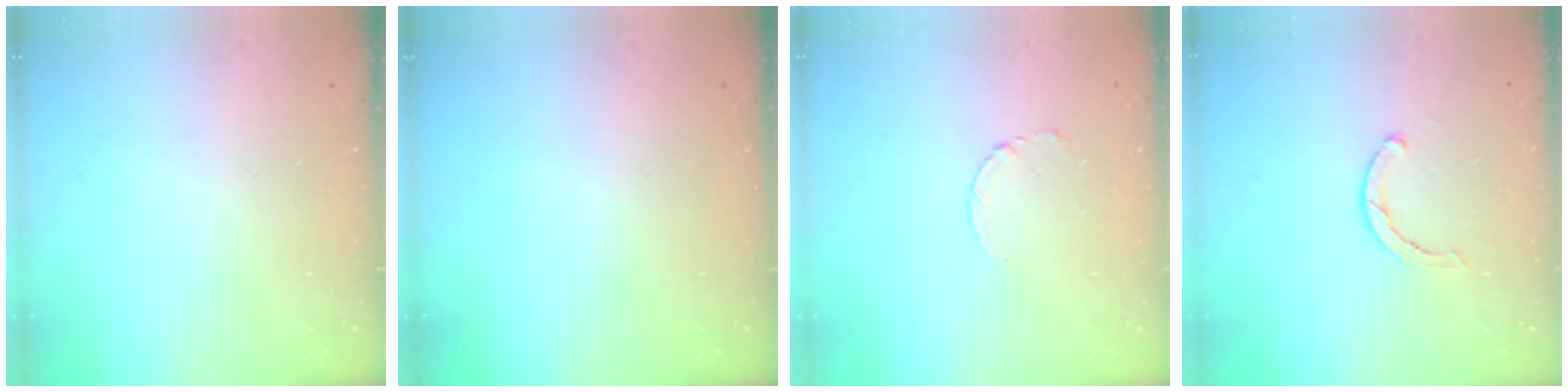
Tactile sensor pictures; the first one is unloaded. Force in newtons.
{"total": 0.0}
{"total": 2.5, "press": 2.5, "slide": 0.3}
{"total": 2.8, "press": 2.8, "slide": 0.2}